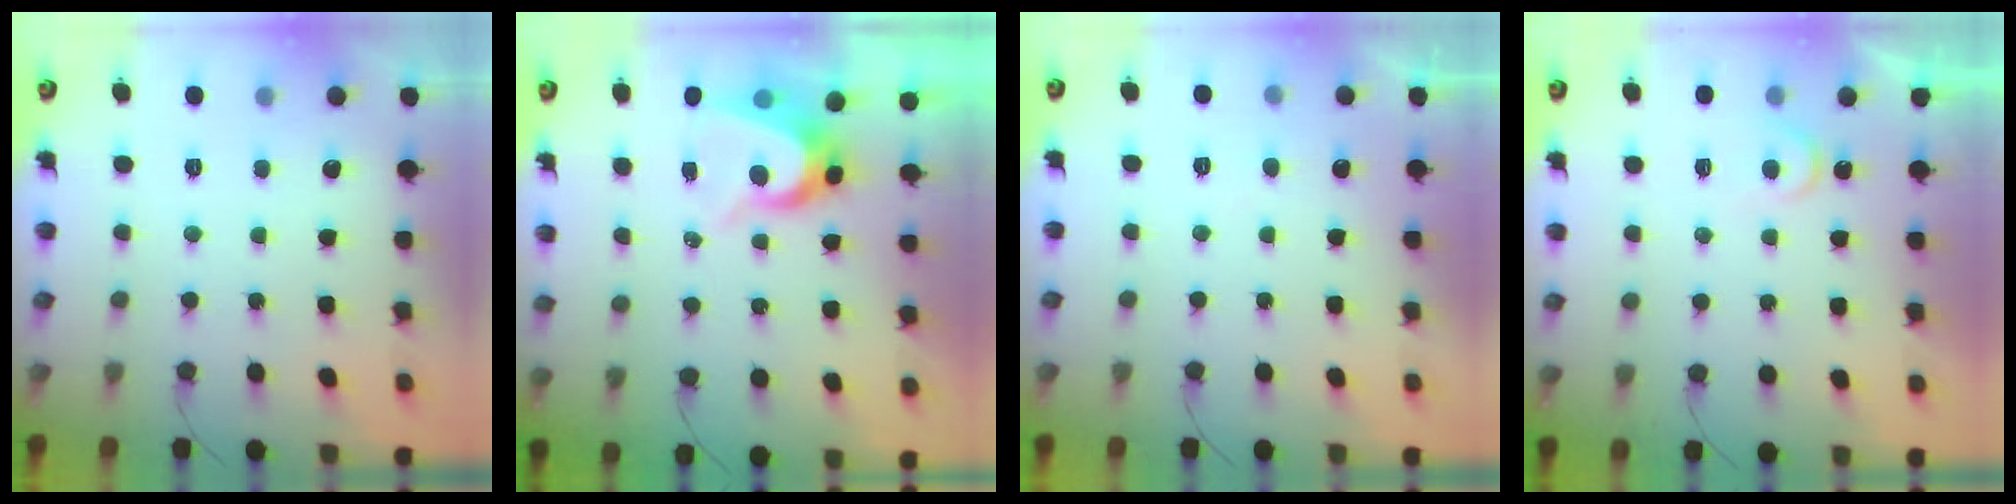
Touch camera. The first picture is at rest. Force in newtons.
{"total": 7.2, "press": 7.1, "slide": 0.6}
{"total": 2.3, "press": 2.3, "slide": 0.1}
{"total": 4.1, "press": 4.1, "slide": 0.4}